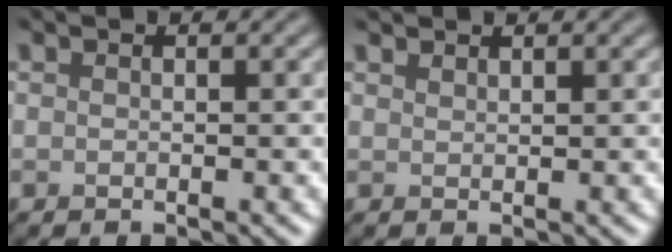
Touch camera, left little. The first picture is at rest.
{"total": 1.1, "force": [1.1, 0.1, 0.1], "torque": [-0.003, 0.000, 0.020]}